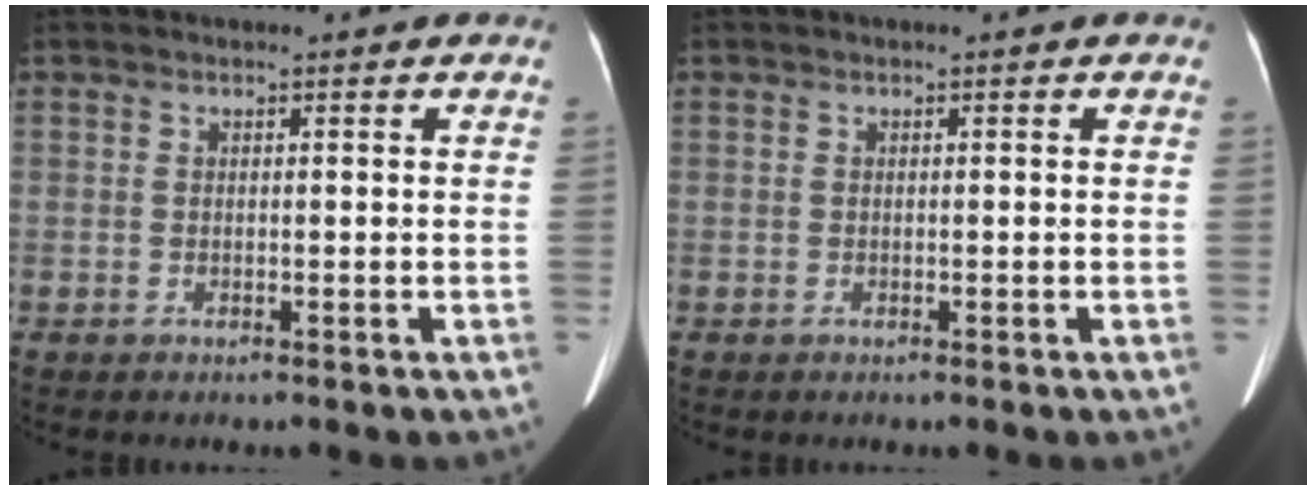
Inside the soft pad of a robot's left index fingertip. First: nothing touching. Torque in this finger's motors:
{"motor_torque": [0.03, -0.02, 0.00, -0.01]}